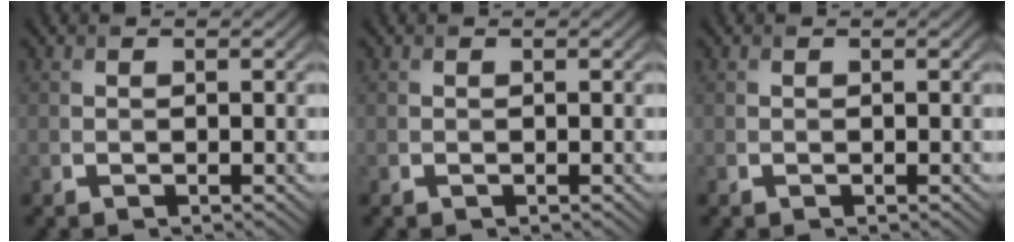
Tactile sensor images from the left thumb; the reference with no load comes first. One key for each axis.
{"total": 0.0}
{"total": 0.0}